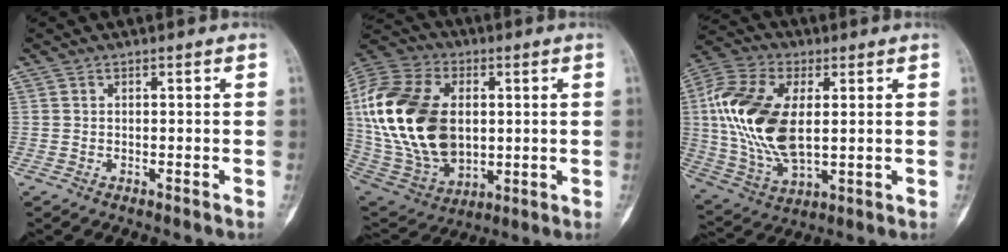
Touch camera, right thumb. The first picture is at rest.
{"total": 27.2, "force": [2.5, 17.7, 20.5], "torque": [-0.416, -0.010, 0.058]}
{"total": 20.1, "force": [2.6, 11.0, 16.6], "torque": [-0.348, -0.007, 0.049]}